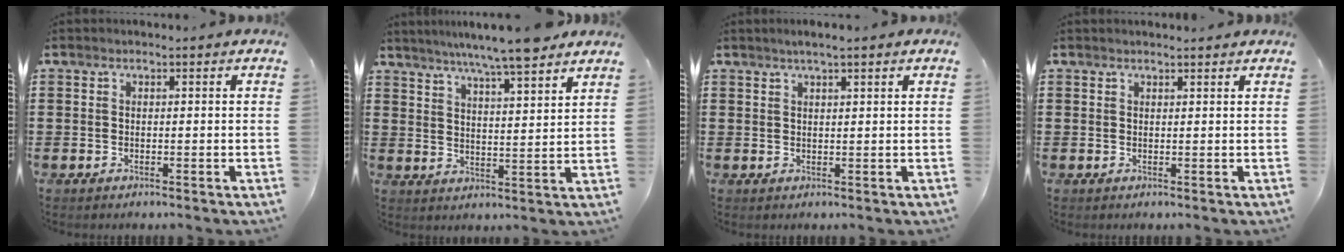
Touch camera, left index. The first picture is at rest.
{"total": 7.1, "force": [6.4, -0.3, 3.1], "torque": [-0.080, -0.024, 0.111]}
{"total": 1.9, "force": [1.4, 0.0, 1.3], "torque": [-0.026, 0.003, 0.025]}
{"total": 1.0, "force": [0.9, 0.4, -0.1], "torque": [-0.001, 0.001, 0.019]}